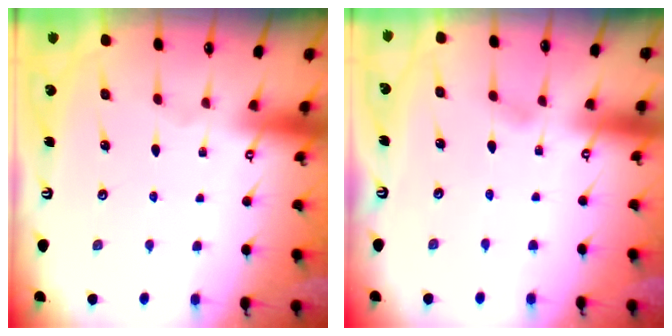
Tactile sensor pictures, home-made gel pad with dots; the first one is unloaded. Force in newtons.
{"total": 2.5, "press": 2.5, "slide": 0.4}